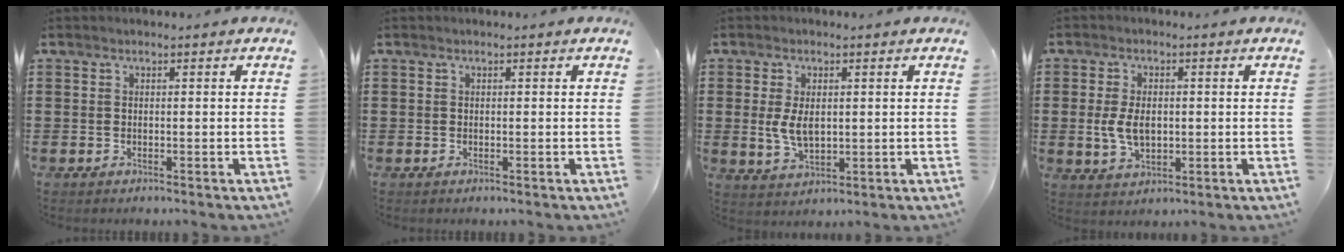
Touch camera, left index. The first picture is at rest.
{"total": 0.0}
{"total": 4.9, "force": [0.5, 2.8, 4.0], "torque": [-0.087, -0.001, 0.003]}
{"total": 5.4, "force": [0.0, 3.3, 4.3], "torque": [-0.091, 0.001, -0.006]}